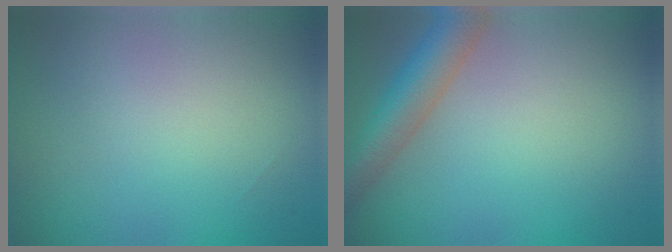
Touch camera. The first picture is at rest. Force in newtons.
{"total": 5.0, "press": 5.0, "slide": 0.3}